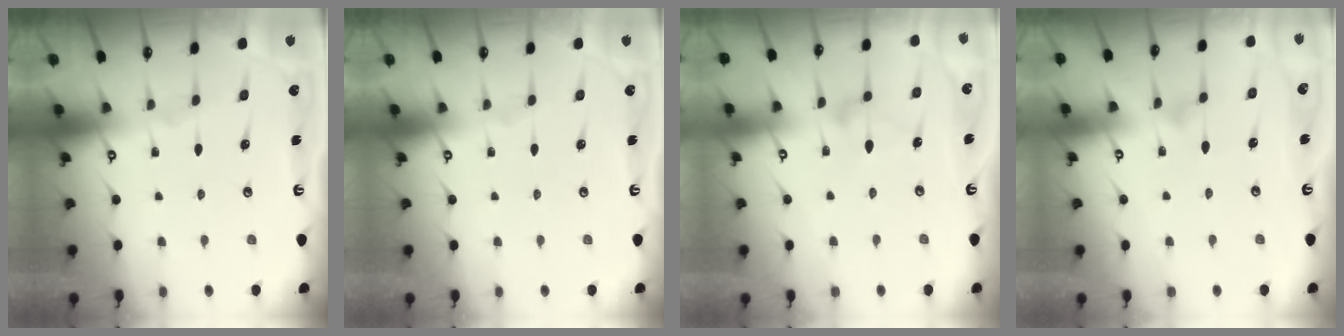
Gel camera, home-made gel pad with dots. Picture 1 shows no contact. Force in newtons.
{"total": 0.0}
{"total": 8.1, "press": 8.1, "slide": 0.5}
{"total": 3.4, "press": 3.4, "slide": 0.2}